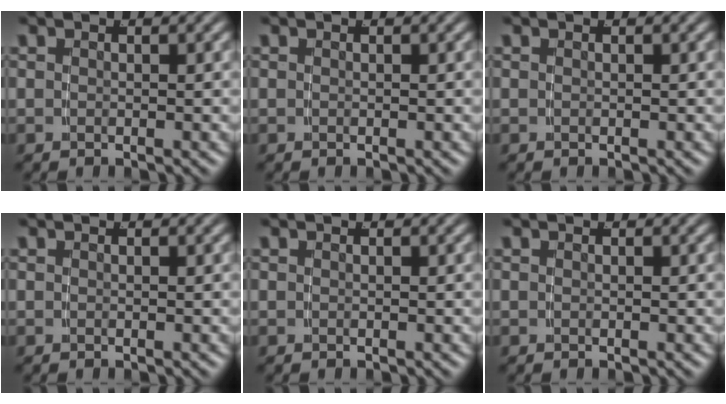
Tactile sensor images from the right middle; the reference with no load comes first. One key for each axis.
{"total": 0.0}
{"total": 0.0}
{"total": 0.0}
{"total": 0.0}
{"total": 0.0}